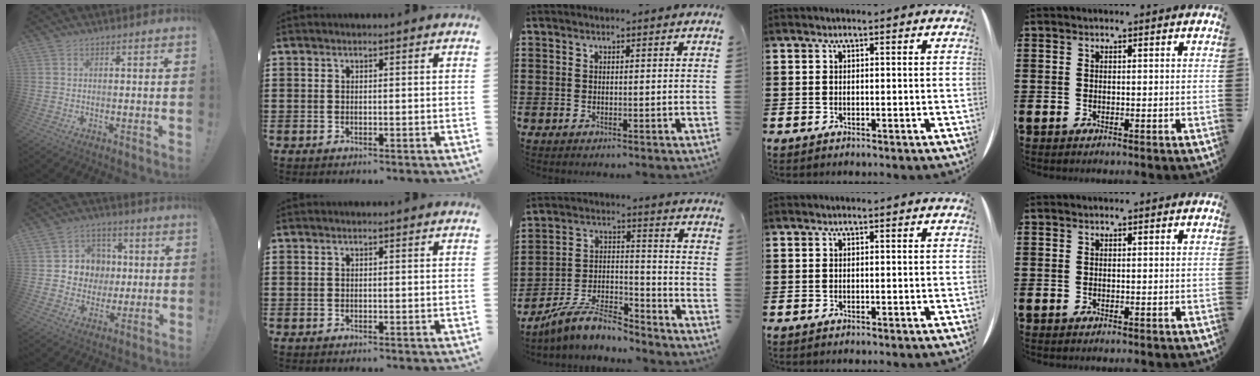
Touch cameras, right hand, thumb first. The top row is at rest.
{"thumb": {"total": 9.1, "force": [-0.2, 9.0, 1.6], "torque": [-0.021, 0.004, 0.008]}, "middle": {"total": 8.6, "force": [-7.7, 1.8, 3.2], "torque": [-0.066, 0.014, -0.153]}}